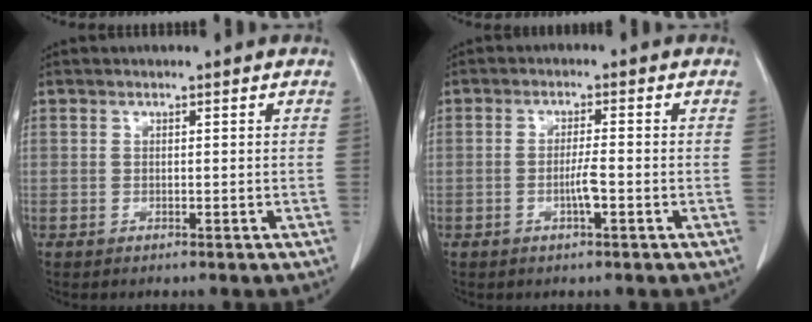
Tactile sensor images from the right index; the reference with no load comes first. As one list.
[{"total": 3.0, "force": [-1.0, 0.0, 2.8], "torque": [-0.054, -0.001, -0.020]}]